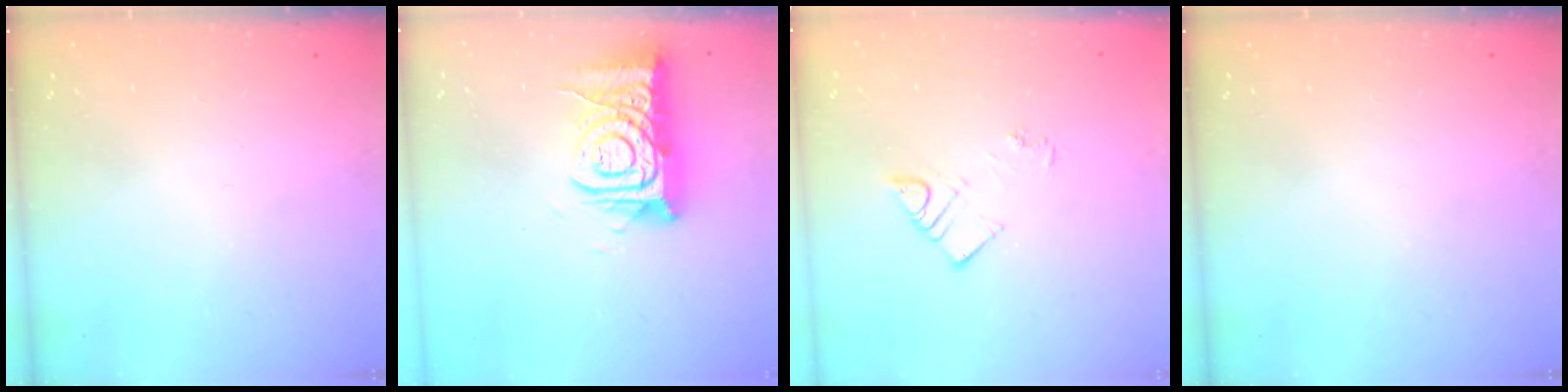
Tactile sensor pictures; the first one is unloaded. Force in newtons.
{"total": 14.2, "press": 14.1, "slide": 1.5}
{"total": 5.0, "press": 5.0, "slide": 0.2}
{"total": 0.0}